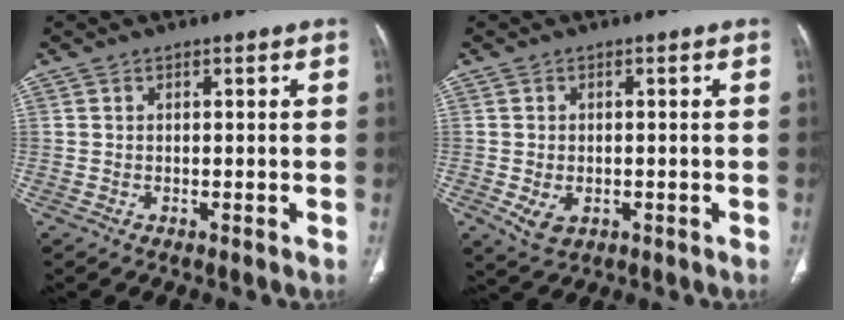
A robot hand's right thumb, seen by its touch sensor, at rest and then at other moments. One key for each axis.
{"total": 4.3, "fx": -1.2, "fy": 2.9, "fz": 2.9, "tx": -0.051, "ty": 0.001, "tz": -0.009}